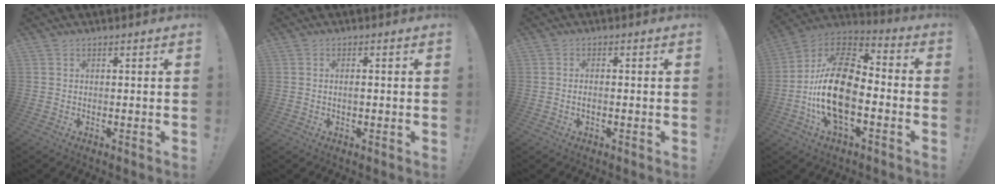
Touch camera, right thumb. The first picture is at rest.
{"total": 1.1, "force": [-0.1, 0.3, 1.1], "torque": [-0.012, -0.002, -0.004]}
{"total": 1.4, "force": [-0.5, 0.5, 1.2], "torque": [-0.023, 0.004, -0.010]}
{"total": 22.6, "force": [-4.2, 12.2, 18.5], "torque": [-0.355, 0.027, -0.066]}